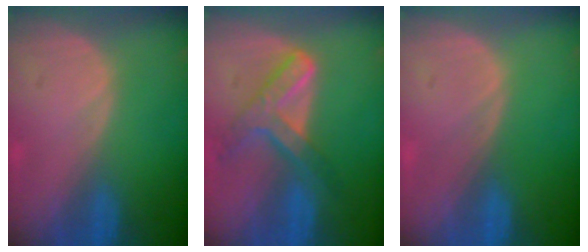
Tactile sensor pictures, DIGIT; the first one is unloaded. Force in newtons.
{"total": 7.2, "press": 6.2, "slide": 3.8}
{"total": 0.0}